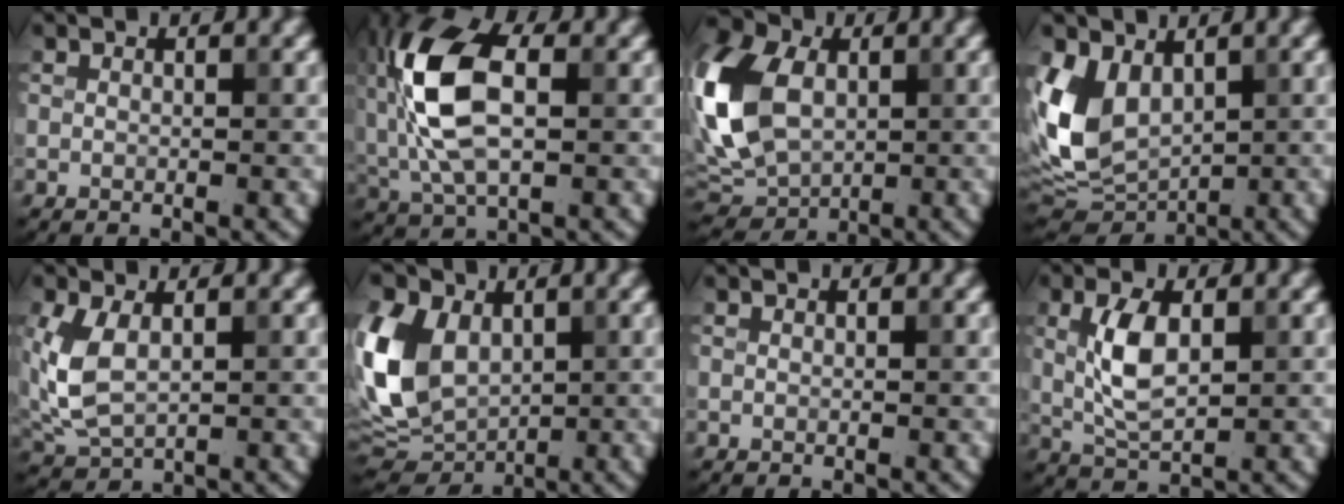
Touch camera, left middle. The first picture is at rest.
{"total": 9.7, "force": [0.8, 5.2, 8.2], "torque": [-0.176, 0.013, 0.007]}
{"total": 11.9, "force": [0.9, 8.2, 8.5], "torque": [-0.215, 0.017, -0.001]}
{"total": 7.6, "force": [1.5, 5.1, 5.5], "torque": [-0.119, -0.008, 0.025]}
{"total": 5.1, "force": [0.6, 3.1, 4.0], "torque": [-0.104, -0.001, 0.016]}
{"total": 10.5, "force": [1.2, 7.3, 7.5], "torque": [-0.184, 0.007, 0.008]}
{"total": 0.0}
{"total": 4.4, "force": [0.5, 2.0, 3.8], "torque": [-0.084, 0.003, 0.013]}